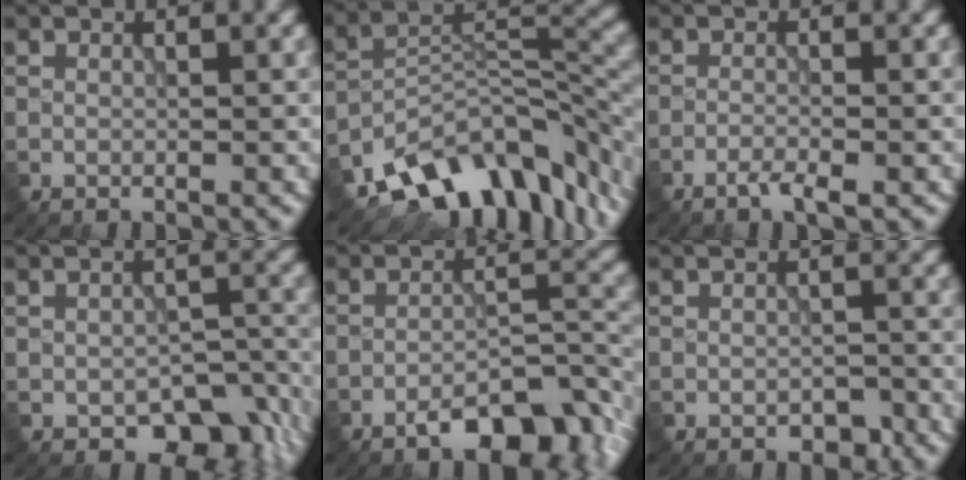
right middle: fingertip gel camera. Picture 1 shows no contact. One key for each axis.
{"total": 12.6, "fx": -9.1, "fy": 5.5, "fz": 6.7, "tx": -0.106, "ty": 0.002, "tz": -0.163}
{"total": 1.6, "fx": -1.1, "fy": 0.2, "fz": 1.2, "tx": -0.021, "ty": 0.000, "tz": -0.026}
{"total": 6.1, "fx": -3.1, "fy": 3.8, "fz": 3.7, "tx": -0.040, "ty": -0.021, "tz": -0.035}
{"total": 7.1, "fx": -4.9, "fy": 2.3, "fz": 4.6, "tx": -0.067, "ty": 0.008, "tz": -0.078}
{"total": 1.4, "fx": -0.9, "fy": 0.8, "fz": 0.7, "tx": -0.010, "ty": -0.002, "tz": -0.015}